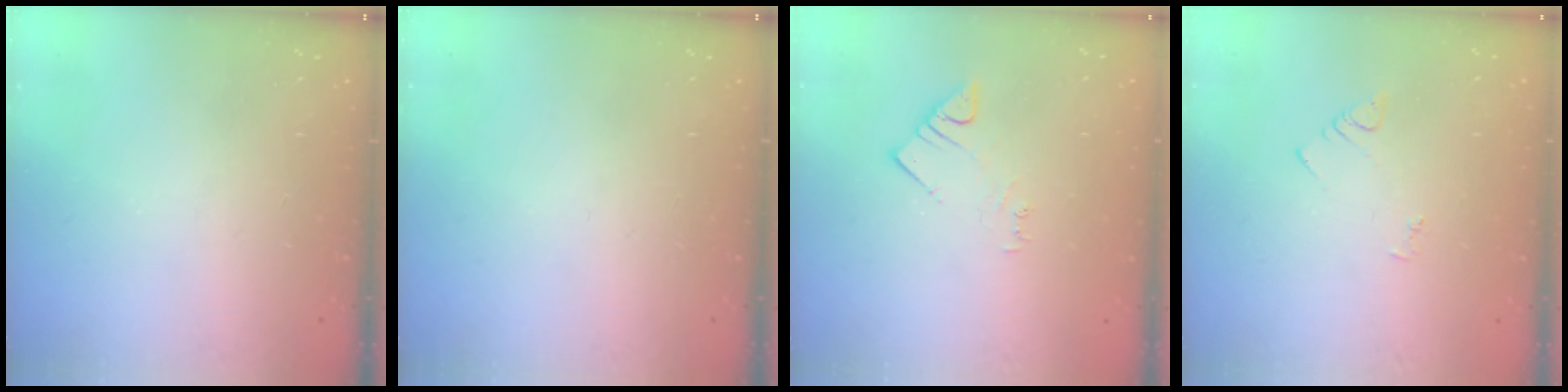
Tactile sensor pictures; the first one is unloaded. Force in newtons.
{"total": 0.0}
{"total": 4.0, "press": 3.9, "slide": 0.6}
{"total": 3.3, "press": 3.2, "slide": 0.4}